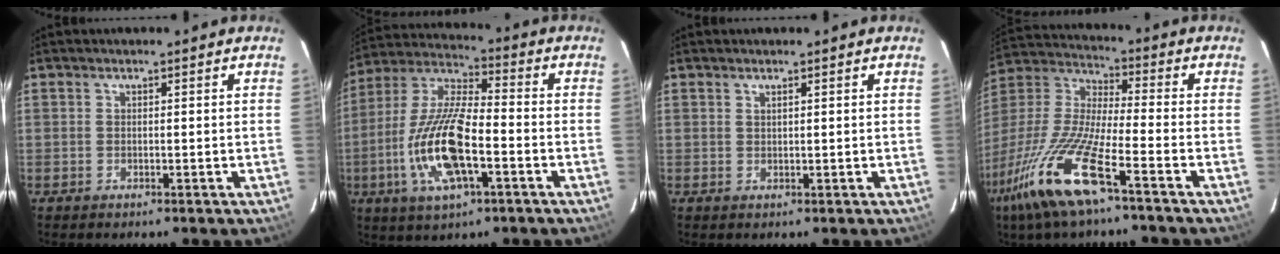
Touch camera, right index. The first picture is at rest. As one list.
[{"total": 16.8, "force": [-5.2, 5.5, 15.0], "torque": [-0.313, -0.010, -0.102]}, {"total": 0.7, "force": [0.5, 0.1, 0.5], "torque": [-0.009, 0.002, 0.010]}, {"total": 18.5, "force": [-11.4, 2.2, 14.5], "torque": [-0.309, -0.037, -0.225]}]